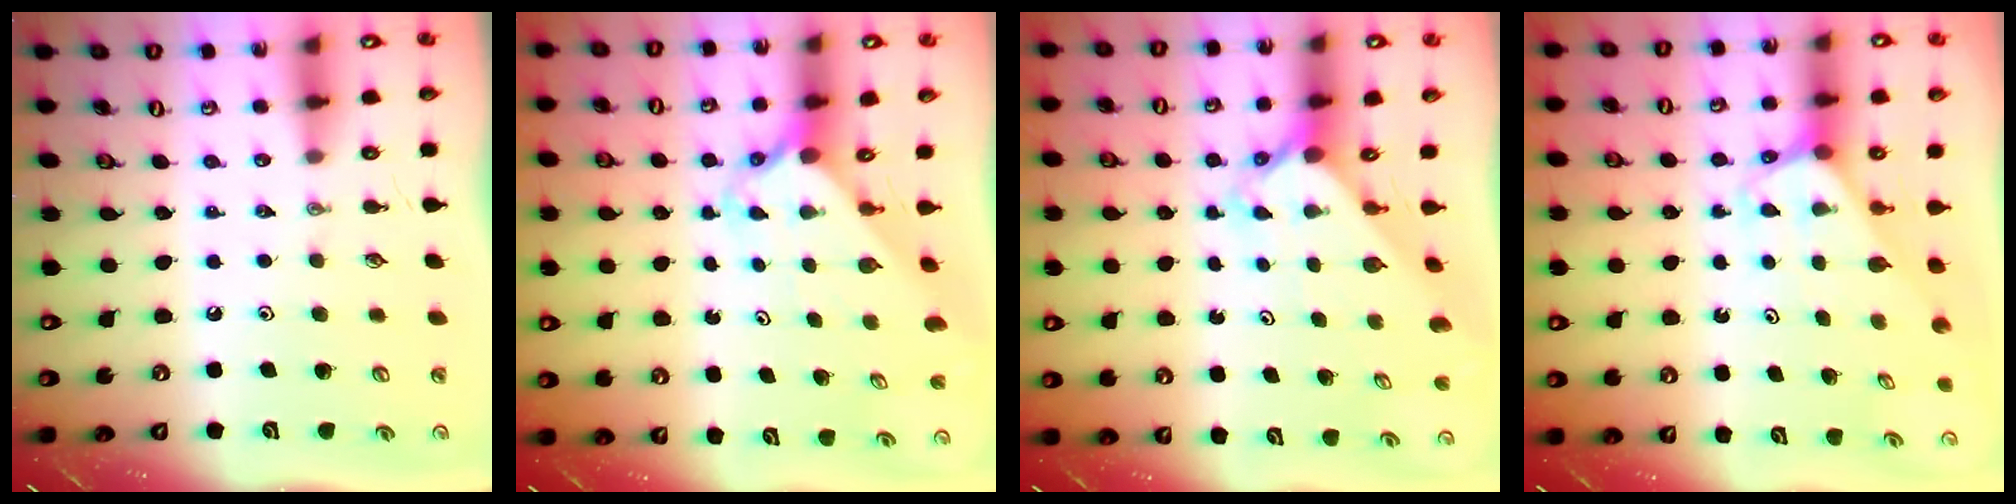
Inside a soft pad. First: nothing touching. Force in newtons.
{"total": 2.1, "press": 2.1, "slide": 0.2}
{"total": 2.4, "press": 2.4, "slide": 0.1}
{"total": 2.4, "press": 2.4, "slide": 0.1}